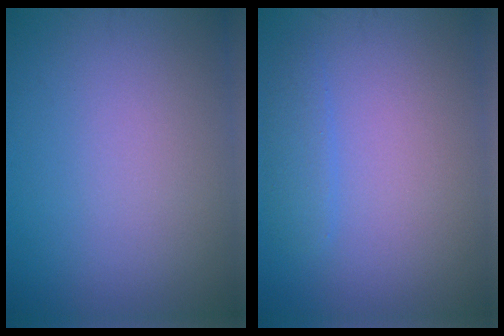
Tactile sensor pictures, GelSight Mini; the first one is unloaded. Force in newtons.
{"total": 1.4, "press": 1.4, "slide": 0.1}